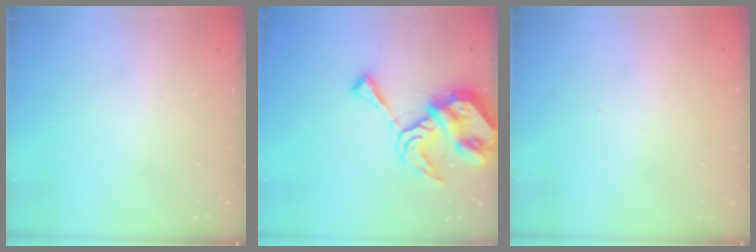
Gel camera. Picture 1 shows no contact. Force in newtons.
{"total": 13.2, "press": 13.1, "slide": 1.4}
{"total": 0.5, "press": 0.5, "slide": 0.2}